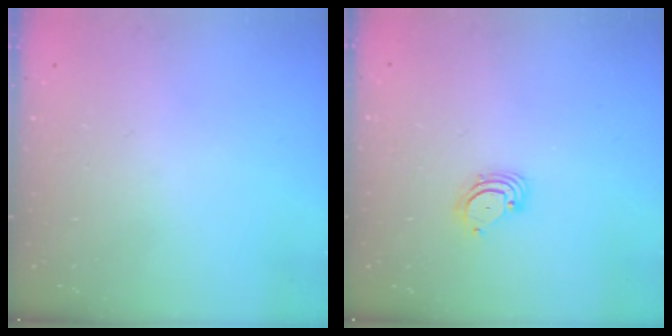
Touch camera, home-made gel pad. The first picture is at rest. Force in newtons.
{"total": 3.5, "press": 3.5, "slide": 0.4}